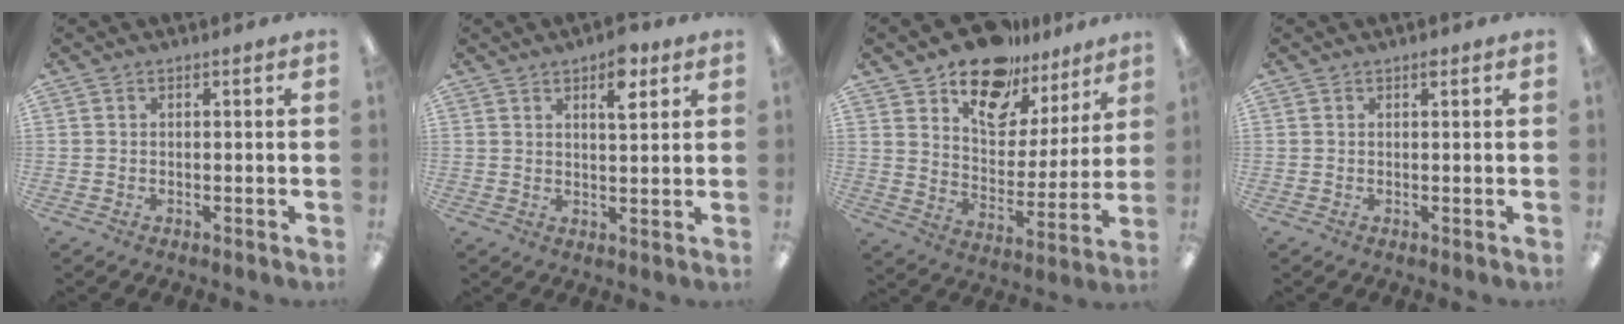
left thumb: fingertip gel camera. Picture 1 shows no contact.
{"total": 6.4, "force": [4.0, 2.6, 4.3], "torque": [-0.046, -0.018, 0.060]}
{"total": 15.5, "force": [12.2, 8.1, 4.9], "torque": [-0.089, -0.086, 0.223]}
{"total": 0.8, "force": [0.6, 0.2, 0.3], "torque": [0.000, -0.002, 0.010]}